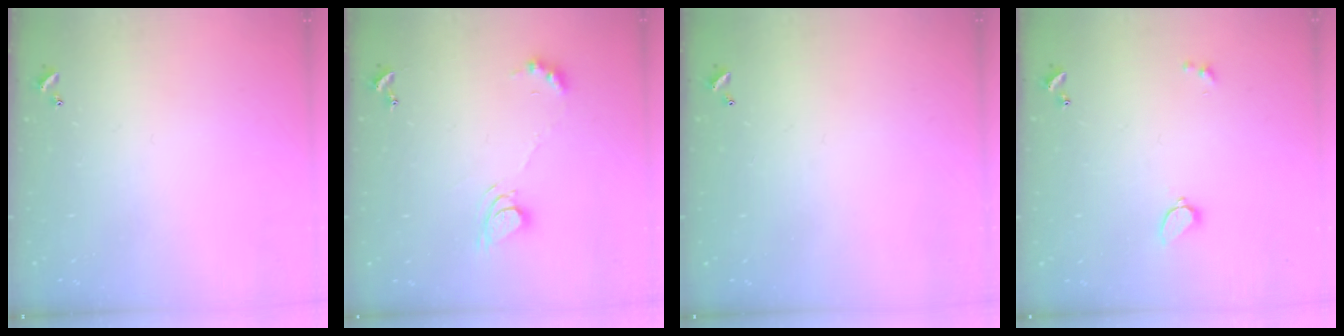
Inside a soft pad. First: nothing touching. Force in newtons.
{"total": 7.8, "press": 7.7, "slide": 0.9}
{"total": 2.8, "press": 2.8, "slide": 0.1}
{"total": 1.7, "press": 1.6, "slide": 0.5}